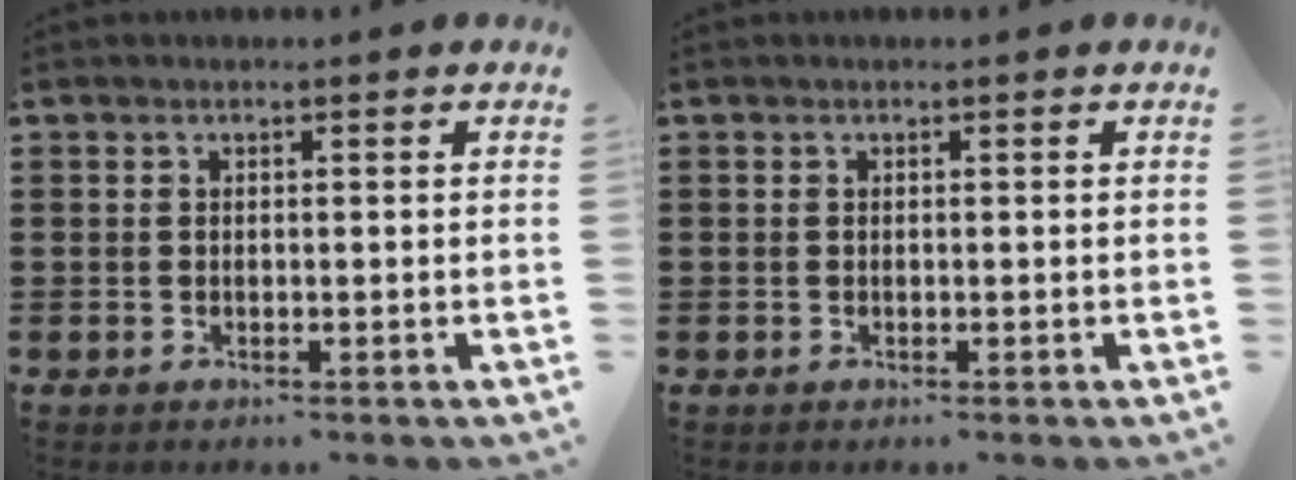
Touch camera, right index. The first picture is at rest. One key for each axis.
{"total": 0.0}